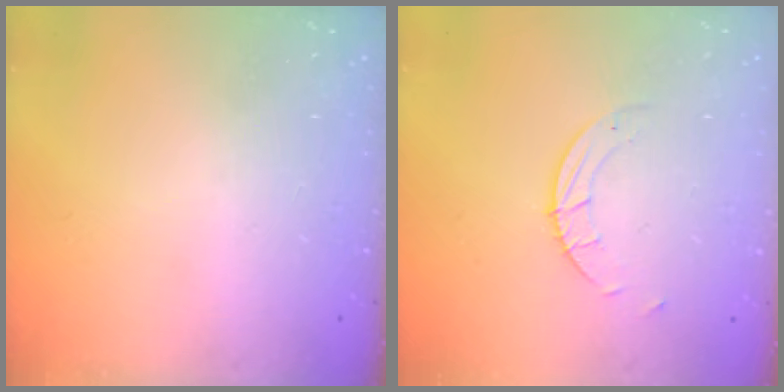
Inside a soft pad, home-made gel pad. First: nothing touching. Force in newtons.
{"total": 1.9, "press": 1.9, "slide": 0.1}